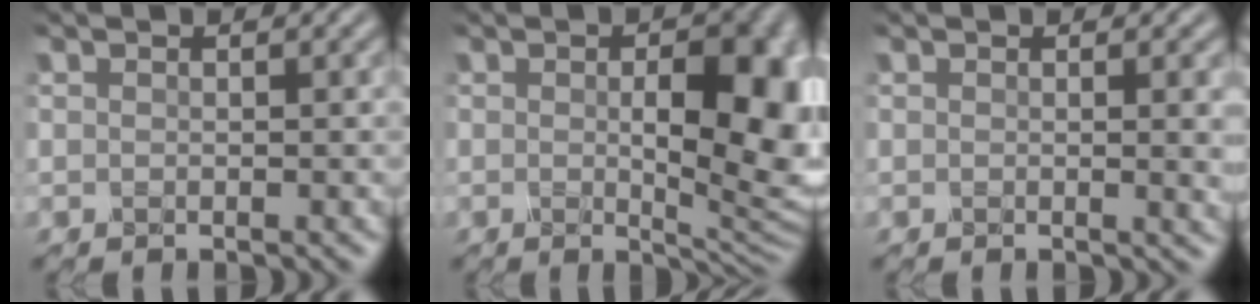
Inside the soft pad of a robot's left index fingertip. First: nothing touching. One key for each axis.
{"total": 8.5, "fx": 0.4, "fy": 4.0, "fz": 7.5, "tx": -0.109, "ty": -0.010, "tz": 0.013}
{"total": 1.8, "fx": 0.6, "fy": 0.5, "fz": 1.6, "tx": -0.030, "ty": -0.003, "tz": 0.013}